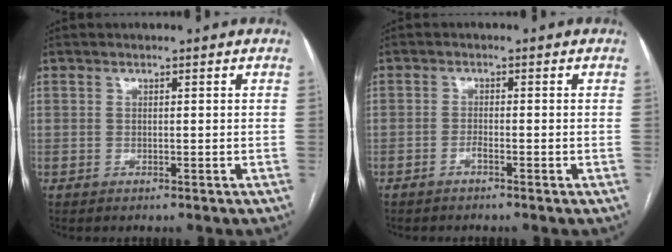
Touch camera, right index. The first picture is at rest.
{"total": 1.1, "force": [-0.8, 0.0, 0.7], "torque": [-0.012, 0.002, -0.017]}